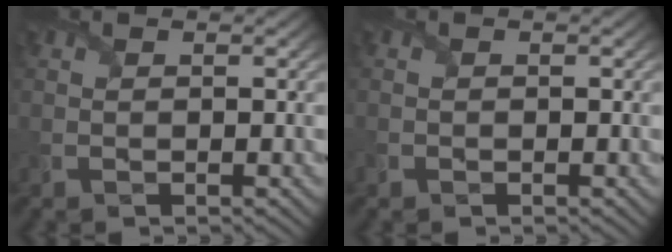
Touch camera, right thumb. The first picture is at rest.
{"total": 0.5, "force": [-0.3, 0.4, 0.0], "torque": [0.000, -0.005, -0.006]}